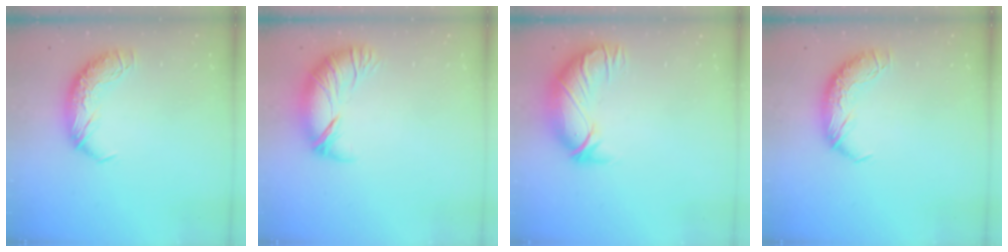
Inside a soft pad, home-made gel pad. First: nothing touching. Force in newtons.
{"total": 2.5, "press": 1.6, "slide": 1.9}
{"total": 3.0, "press": 0.5, "slide": 2.9}
{"total": 0.0}